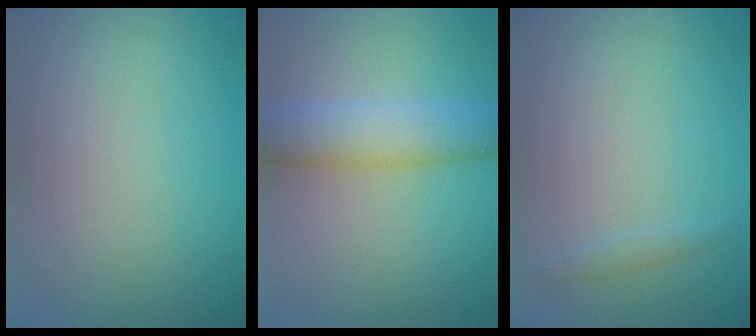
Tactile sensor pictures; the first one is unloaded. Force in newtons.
{"total": 5.3, "press": 5.3, "slide": 0.1}
{"total": 0.8, "press": 0.8, "slide": 0.1}